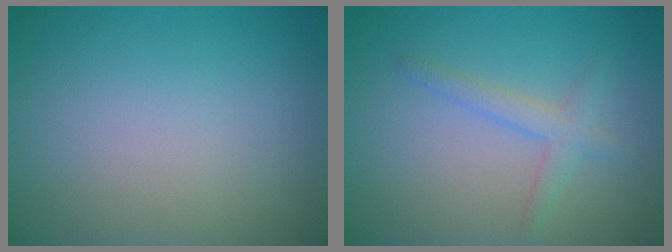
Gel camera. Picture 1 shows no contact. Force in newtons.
{"total": 2.0, "press": 2.0, "slide": 0.1}